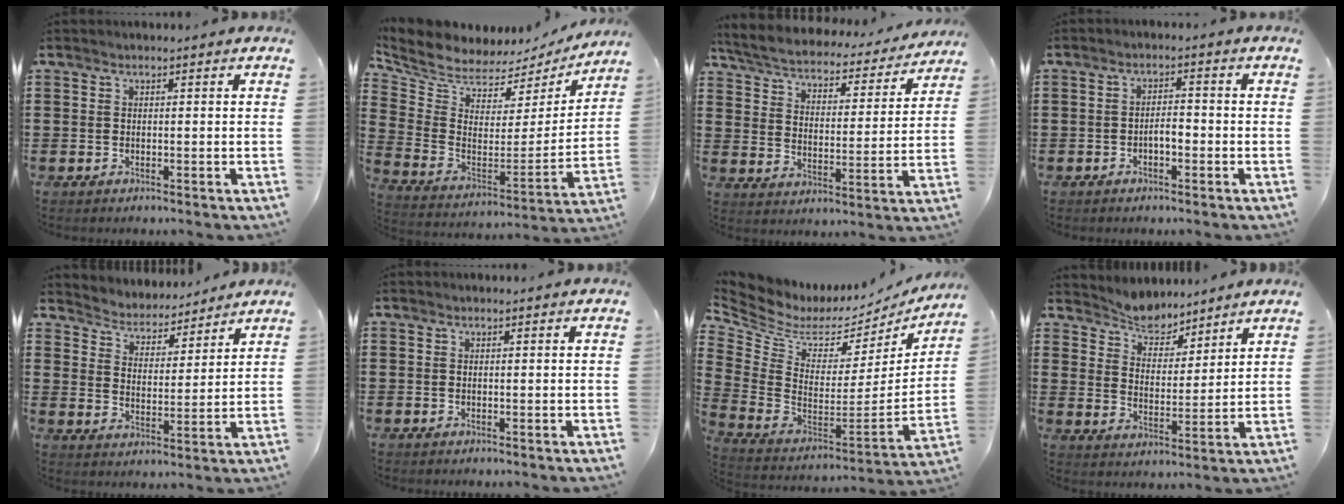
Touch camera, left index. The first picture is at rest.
{"total": 5.8, "force": [5.3, 2.4, 0.2], "torque": [-0.047, -0.050, 0.092]}
{"total": 4.3, "force": [4.0, 0.7, 1.4], "torque": [-0.050, -0.029, 0.062]}
{"total": 2.4, "force": [-1.2, 0.8, 1.9], "torque": [-0.038, 0.006, -0.025]}
{"total": 4.0, "force": [3.9, 0.6, -0.6], "torque": [-0.015, -0.032, 0.062]}
{"total": 0.0}
{"total": 4.8, "force": [3.3, 3.1, 1.6], "torque": [-0.063, -0.041, 0.052]}
{"total": 5.0, "force": [4.9, 1.1, 0.0], "torque": [-0.027, -0.026, 0.085]}